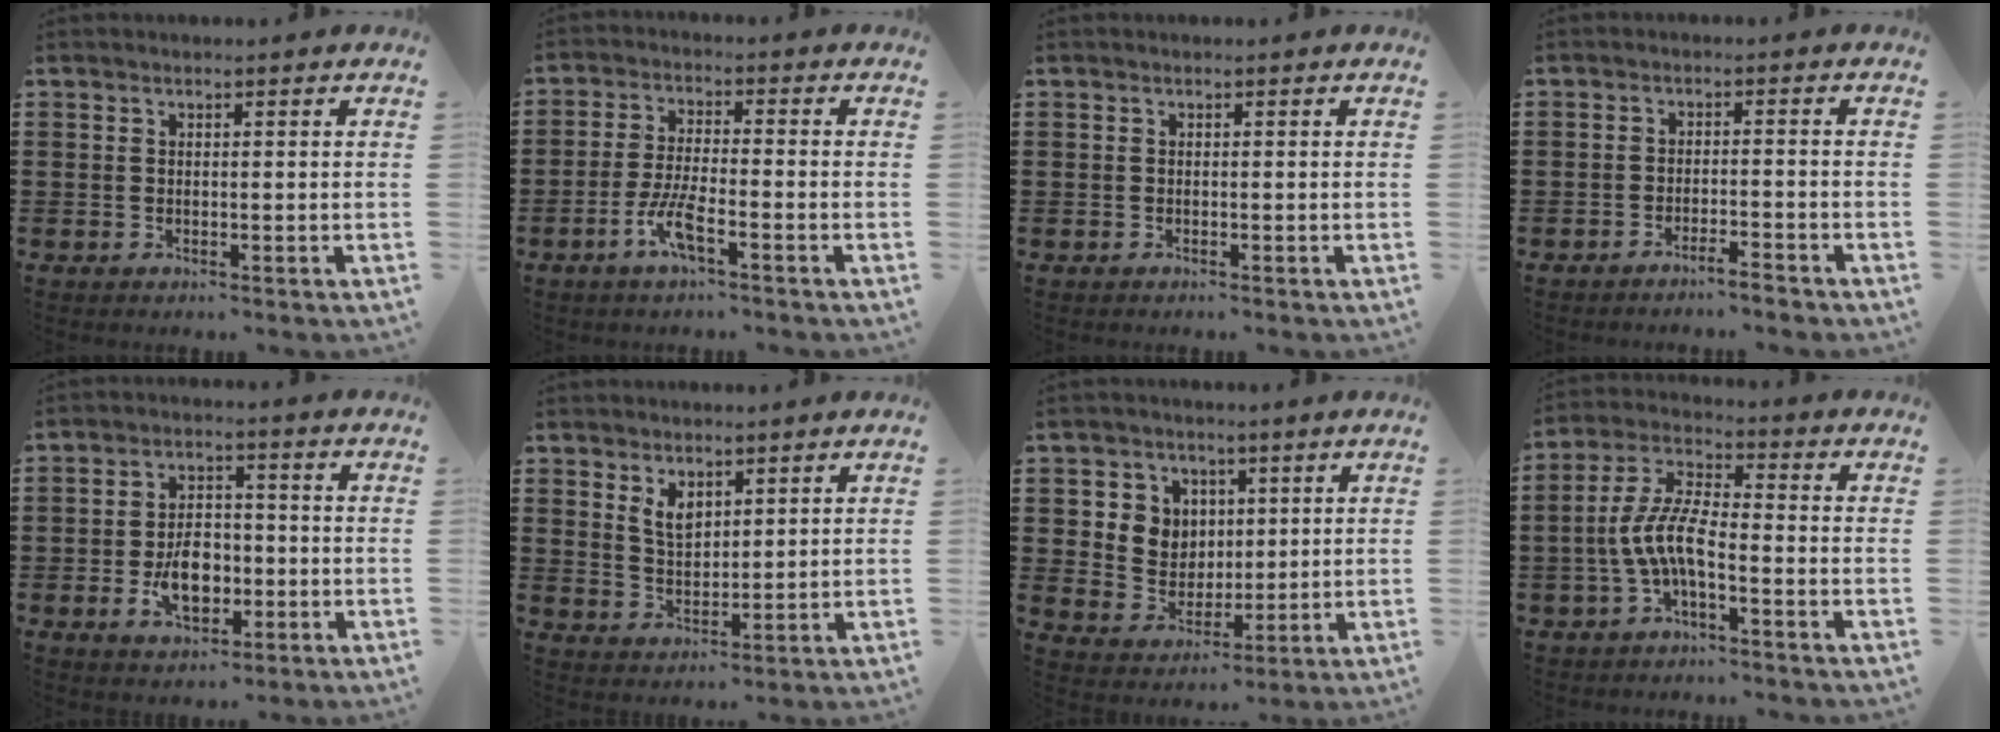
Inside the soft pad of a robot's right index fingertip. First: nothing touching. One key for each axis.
{"total": 5.7, "fx": -3.2, "fy": 1.0, "fz": 4.6, "tx": -0.109, "ty": -0.010, "tz": -0.064}
{"total": 0.0}
{"total": 2.6, "fx": -2.5, "fy": -0.2, "fz": 0.7, "tx": -0.015, "ty": -0.001, "tz": -0.052}
{"total": 7.0, "fx": -1.8, "fy": 4.3, "fz": 5.3, "tx": -0.089, "ty": 0.000, "tz": -0.035}
{"total": 3.9, "fx": 2.3, "fy": 2.3, "fz": 2.2, "tx": -0.051, "ty": 0.006, "tz": 0.043}
{"total": 5.8, "fx": 2.0, "fy": 5.4, "fz": 0.8, "tx": -0.039, "ty": 0.008, "tz": 0.035}
{"total": 7.6, "fx": -2.8, "fy": 2.2, "fz": 6.8, "tx": -0.157, "ty": -0.008, "tz": -0.058}